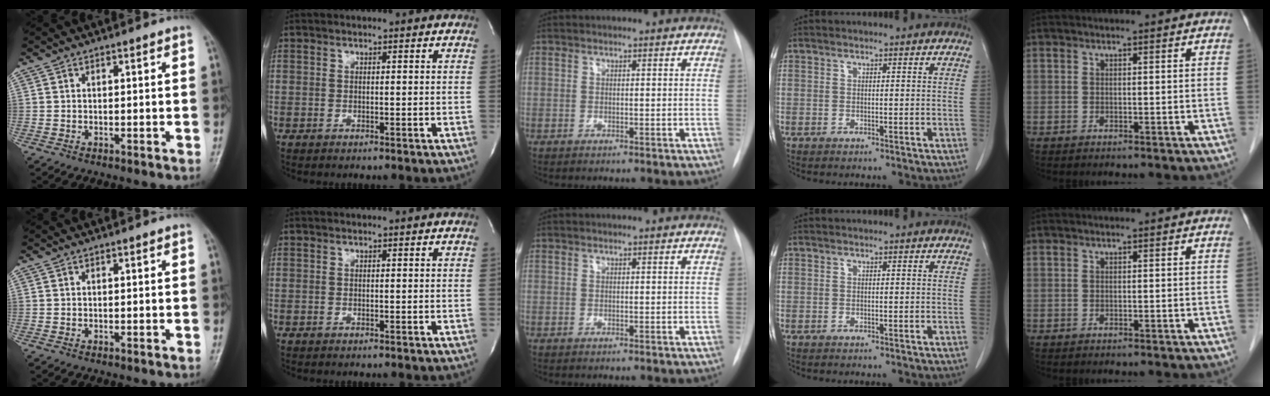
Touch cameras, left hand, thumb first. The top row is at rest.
{}